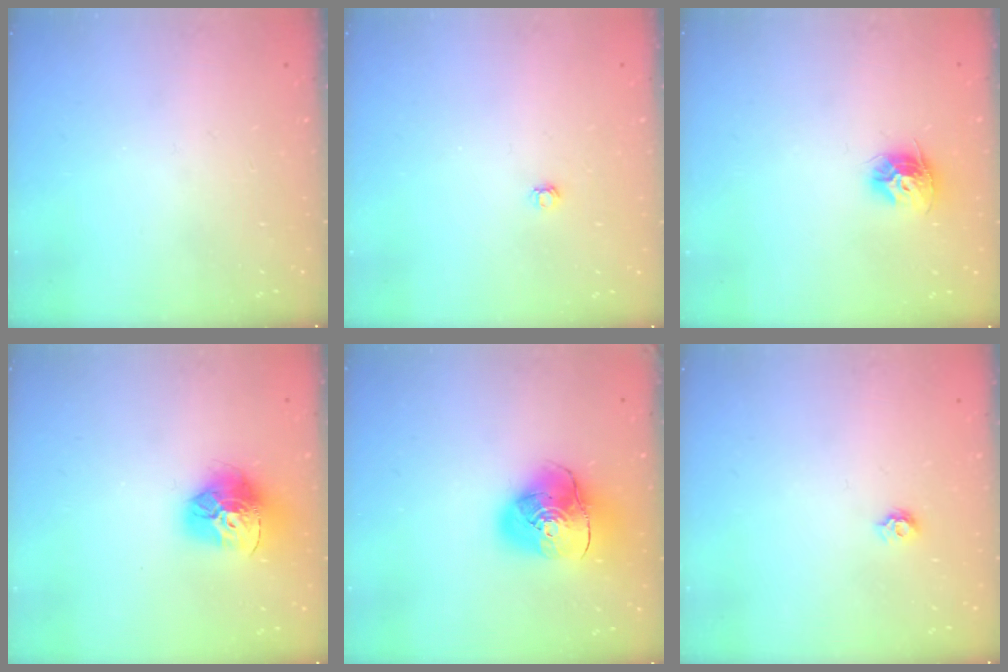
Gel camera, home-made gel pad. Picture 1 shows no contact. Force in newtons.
{"total": 3.0, "press": 3.0, "slide": 0.4}
{"total": 9.9, "press": 9.9, "slide": 0.5}
{"total": 15.9, "press": 15.9, "slide": 1.6}
{"total": 12.3, "press": 12.2, "slide": 1.9}
{"total": 5.9, "press": 5.8, "slide": 0.7}